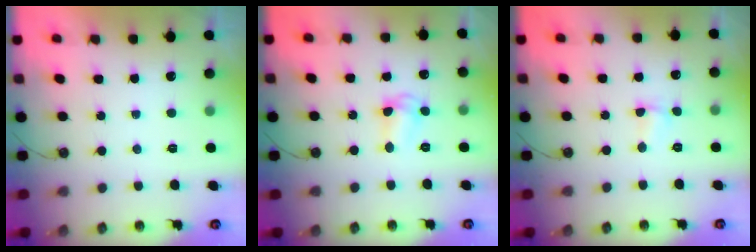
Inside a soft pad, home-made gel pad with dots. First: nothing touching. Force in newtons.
{"total": 5.1, "press": 5.0, "slide": 0.3}
{"total": 2.0, "press": 1.9, "slide": 0.5}